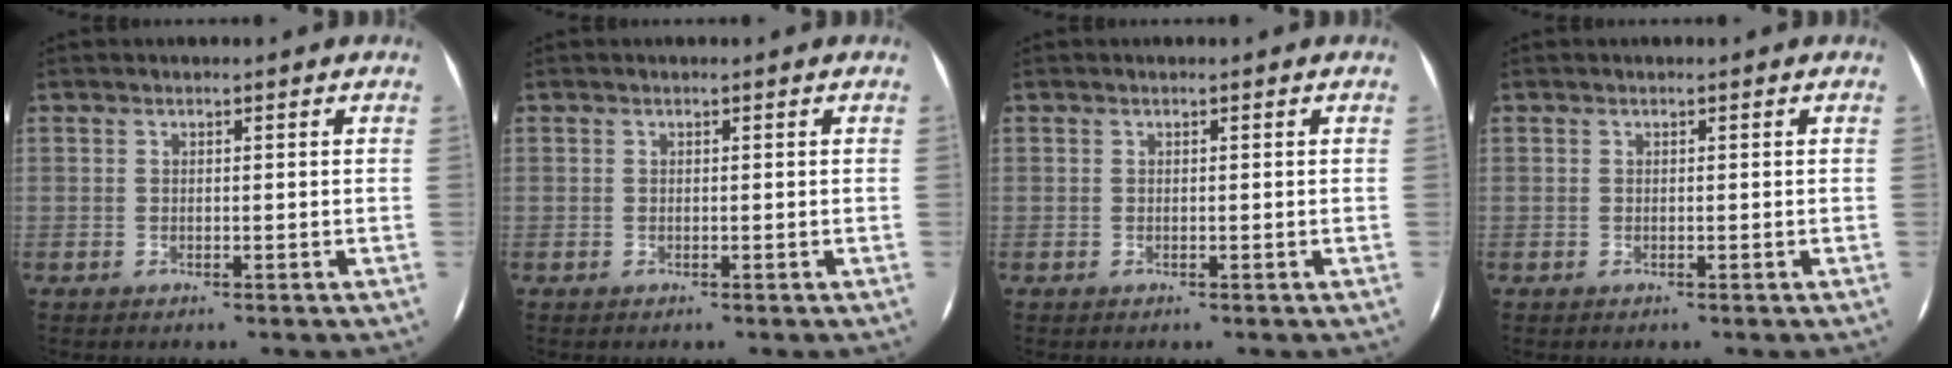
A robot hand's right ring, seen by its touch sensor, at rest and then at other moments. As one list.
[{"total": 0.0}, {"total": 0.0}, {"total": 0.0}]